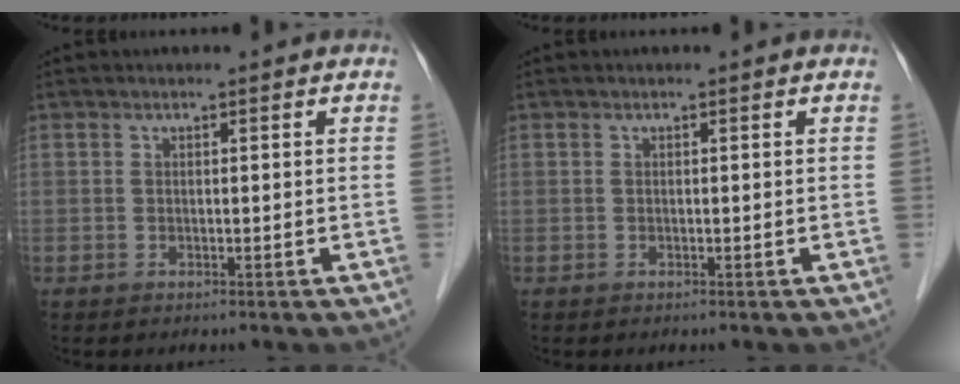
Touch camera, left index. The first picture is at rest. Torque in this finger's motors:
{"motor_torque": [0.00, 0.00, 0.00, 0.00]}